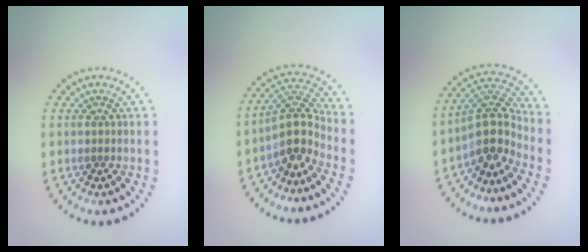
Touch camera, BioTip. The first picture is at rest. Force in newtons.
{"total": 3.7, "press": 2.8, "slide": 2.4}
{"total": 4.2, "press": 3.2, "slide": 2.8}